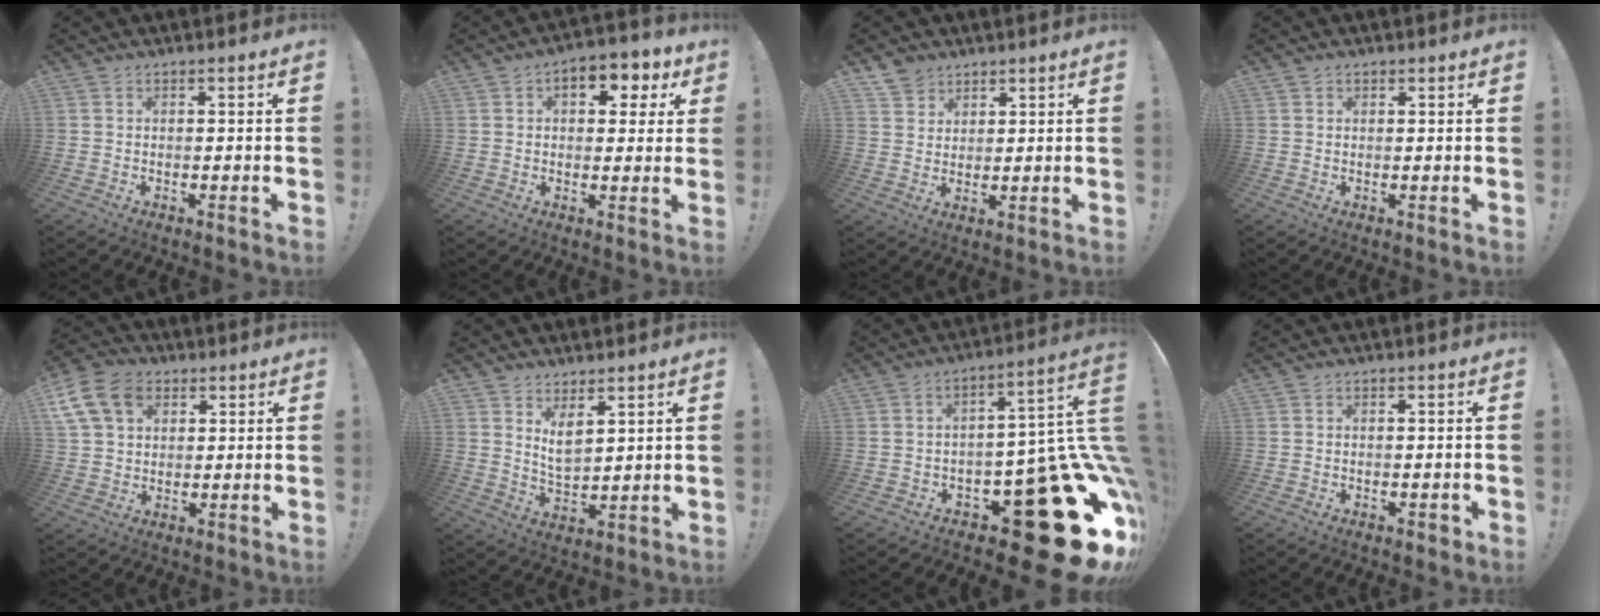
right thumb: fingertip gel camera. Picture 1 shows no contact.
{"total": 7.6, "force": [2.7, 4.8, 5.2], "torque": [-0.057, -0.010, 0.043]}
{"total": 5.5, "force": [4.0, 3.7, 0.4], "torque": [-0.011, -0.025, 0.080]}
{"total": 1.0, "force": [0.7, 0.6, 0.3], "torque": [0.003, -0.002, 0.012]}
{"total": 13.9, "force": [5.8, 10.0, 7.8], "torque": [-0.140, -0.020, 0.114]}
{"total": 6.4, "force": [4.2, 2.9, 3.7], "torque": [-0.062, -0.031, 0.079]}
{"total": 28.4, "force": [-12.4, 11.2, 23.1], "torque": [-0.232, 0.045, -0.171]}
{"total": 1.0, "force": [-0.3, 0.8, 0.6], "torque": [-0.005, 0.002, -0.006]}